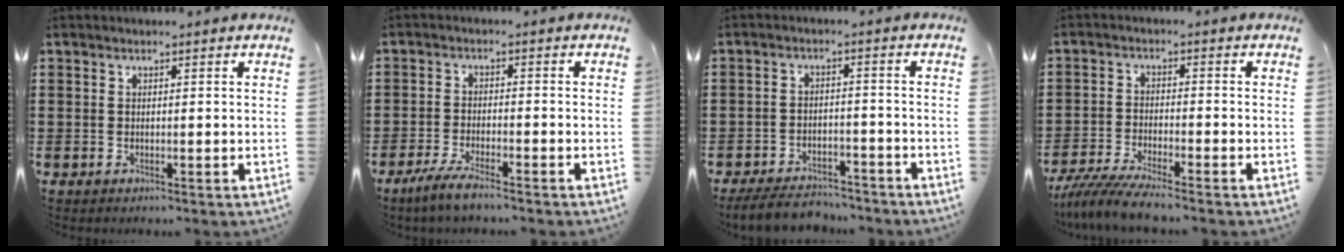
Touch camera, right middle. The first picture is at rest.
{"total": 4.3, "force": [-3.6, 0.2, 2.3], "torque": [-0.053, -0.011, -0.069]}
{"total": 5.2, "force": [-5.0, 1.0, 1.1], "torque": [-0.023, 0.004, -0.098]}
{"total": 5.8, "force": [-5.3, -0.3, 2.1], "torque": [-0.063, -0.024, -0.107]}